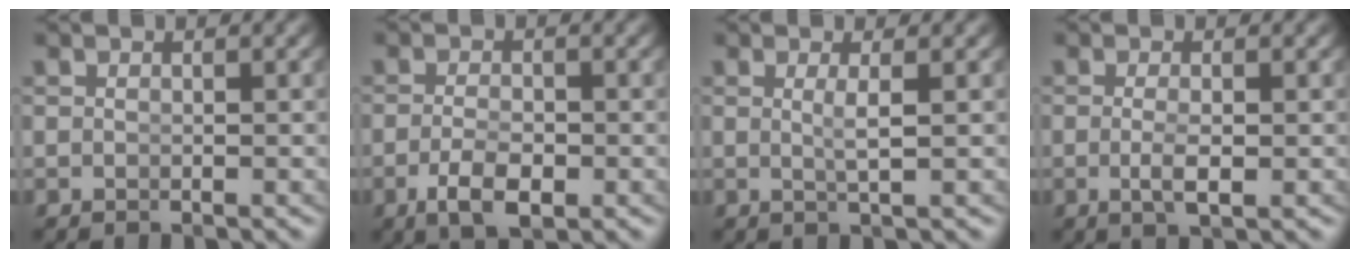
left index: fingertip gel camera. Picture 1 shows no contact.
{"total": 3.6, "force": [-1.8, 1.4, 2.8], "torque": [-0.054, -0.021, -0.021]}
{"total": 1.7, "force": [0.3, -0.9, 1.4], "torque": [-0.028, -0.015, 0.014]}
{"total": 2.0, "force": [-0.7, 0.0, 1.9], "torque": [-0.041, -0.018, -0.002]}